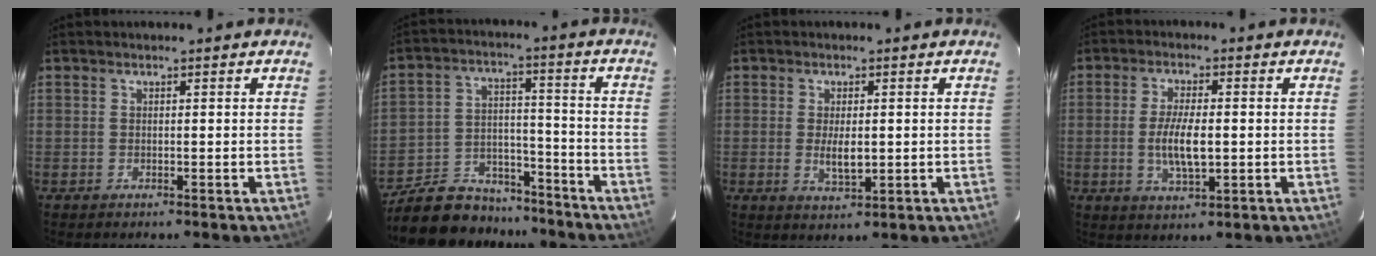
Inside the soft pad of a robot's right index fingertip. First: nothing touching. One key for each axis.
{"total": 16.9, "fx": -14.1, "fy": 7.7, "fz": 5.1, "tx": -0.129, "ty": 0.031, "tz": -0.207}
{"total": 4.4, "fx": -0.2, "fy": 1.9, "fz": 3.9, "tx": -0.072, "ty": -0.012, "tz": 0.000}
{"total": 7.1, "fx": -0.7, "fy": 2.5, "fz": 6.7, "tx": -0.133, "ty": -0.008, "tz": -0.011}